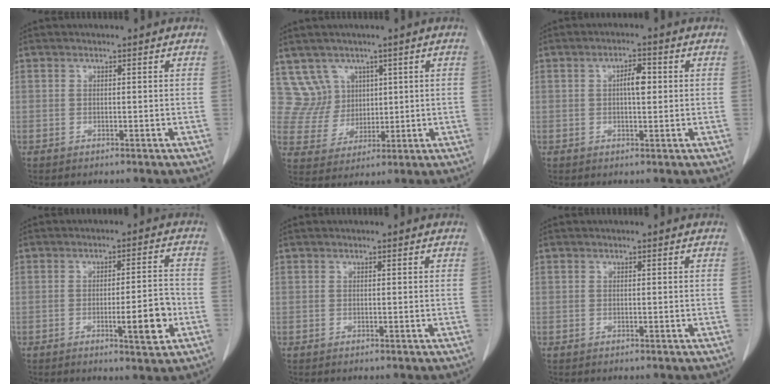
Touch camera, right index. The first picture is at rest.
{"total": 6.4, "force": [3.6, 5.3, -0.3], "torque": [0.006, 0.014, 0.080]}
{"total": 3.4, "force": [0.5, 1.1, 3.2], "torque": [-0.053, 0.006, 0.007]}
{"total": 6.8, "force": [-2.2, 0.8, 6.3], "torque": [-0.088, -0.001, -0.028]}
{"total": 0.0}
{"total": 0.0}